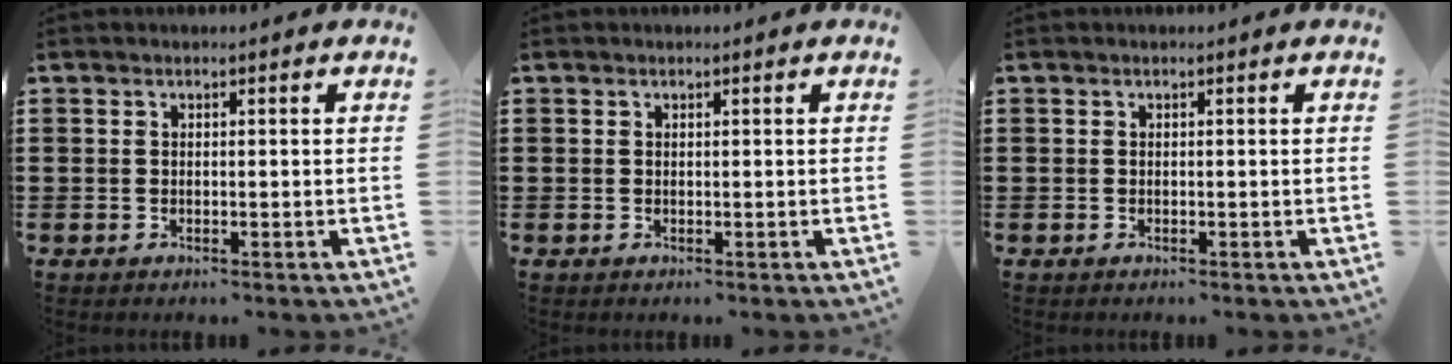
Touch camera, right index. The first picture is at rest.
{"total": 0.0}
{"total": 0.0}